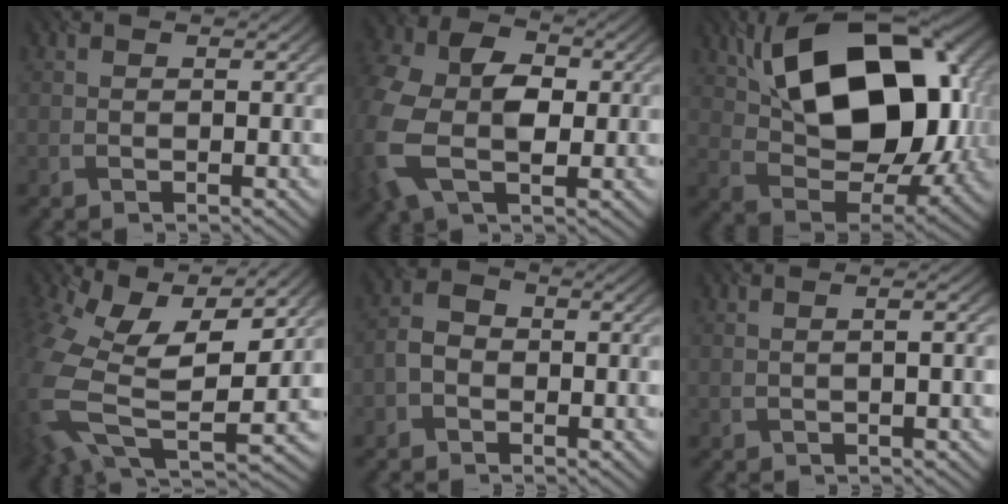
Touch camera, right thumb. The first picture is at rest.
{"total": 12.4, "force": [-0.3, 8.8, 8.7], "torque": [-0.233, -0.014, -0.007]}
{"total": 18.2, "force": [5.1, 10.6, 13.9], "torque": [-0.237, 0.016, 0.088]}
{"total": 15.9, "force": [2.3, 9.6, 12.5], "torque": [-0.309, -0.052, 0.078]}
{"total": 3.3, "force": [-1.7, 2.2, 1.9], "torque": [-0.041, 0.006, -0.044]}
{"total": 2.3, "force": [0.0, 0.7, 2.2], "torque": [-0.021, 0.011, -0.005]}